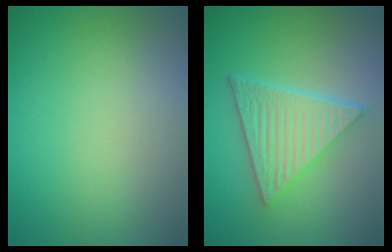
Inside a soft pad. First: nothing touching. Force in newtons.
{"total": 6.1, "press": 4.6, "slide": 4.0}